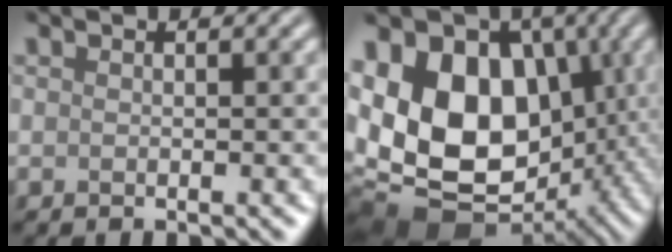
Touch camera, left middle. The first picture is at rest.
{"total": 21.0, "force": [0.2, 16.2, 13.4], "torque": [-0.246, 0.011, 0.002]}